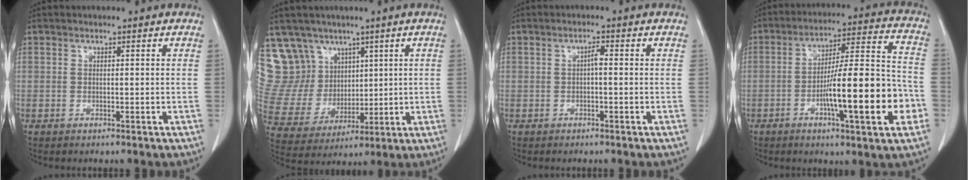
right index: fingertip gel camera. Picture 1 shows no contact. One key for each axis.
{"total": 13.7, "fx": 8.6, "fy": 10.4, "fz": 2.3, "tx": -0.071, "ty": 0.050, "tz": 0.195}
{"total": 1.4, "fx": -0.1, "fy": 0.3, "fz": 1.3, "tx": -0.024, "ty": 0.004, "tz": -0.001}
{"total": 18.0, "fx": -5.2, "fy": 1.9, "fz": 17.1, "tx": -0.261, "ty": 0.009, "tz": -0.077}